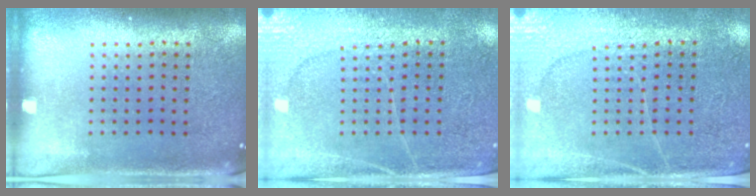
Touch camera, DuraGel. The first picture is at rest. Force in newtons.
{"total": 2.9, "press": 2.7, "slide": 1.1}
{"total": 2.9, "press": 2.7, "slide": 1.1}